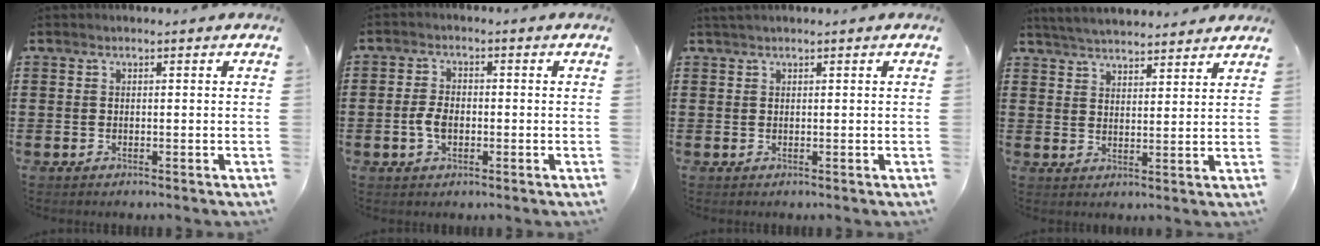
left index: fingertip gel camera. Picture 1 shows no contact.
{"total": 3.7, "force": [-0.7, 2.2, 2.9], "torque": [-0.075, -0.003, -0.020]}
{"total": 0.7, "force": [0.6, 0.1, 0.4], "torque": [-0.009, 0.001, 0.011]}
{"total": 4.3, "force": [4.2, 0.0, 0.7], "torque": [-0.028, -0.015, 0.077]}